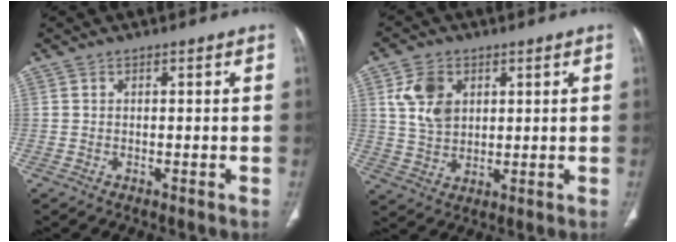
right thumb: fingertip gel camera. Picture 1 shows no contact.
{"total": 8.2, "force": [2.8, 5.9, 4.9], "torque": [-0.075, -0.011, 0.060]}